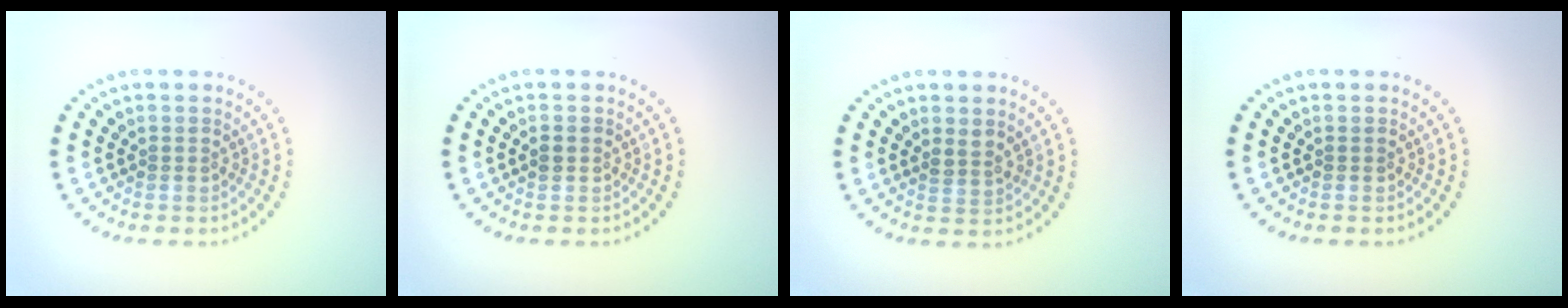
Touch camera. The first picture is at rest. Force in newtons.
{"total": 1.2, "press": 1.2, "slide": 0.1}
{"total": 1.5, "press": 1.2, "slide": 0.8}
{"total": 0.0}